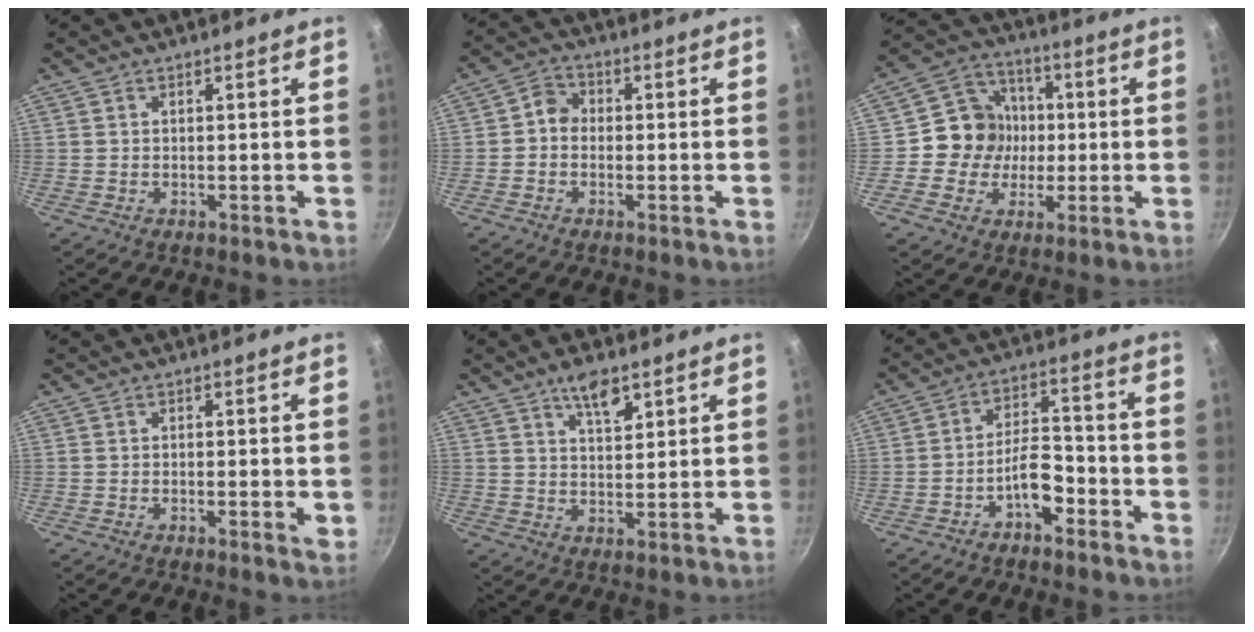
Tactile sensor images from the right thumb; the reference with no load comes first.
{"total": 2.9, "force": [-0.4, 2.5, 1.5], "torque": [-0.017, 0.013, -0.018]}
{"total": 10.9, "force": [-0.3, 10.3, 3.7], "torque": [-0.021, 0.024, -0.023]}
{"total": 1.9, "force": [-0.2, 0.5, 1.8], "torque": [-0.026, -0.003, -0.004]}
{"total": 6.0, "force": [3.7, 2.5, 4.0], "torque": [-0.060, -0.019, 0.061]}
{"total": 6.9, "force": [-3.8, 3.2, 4.8], "torque": [-0.061, 0.047, -0.067]}